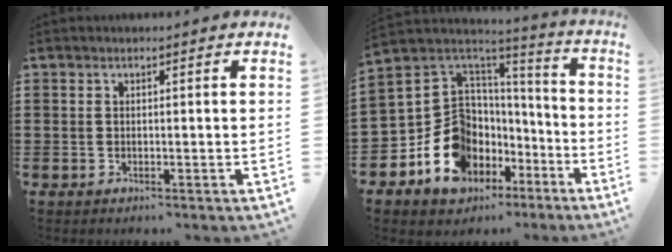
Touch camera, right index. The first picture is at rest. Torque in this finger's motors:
{"motor_torque": [2.14, 0.00, 1.05, 0.21]}